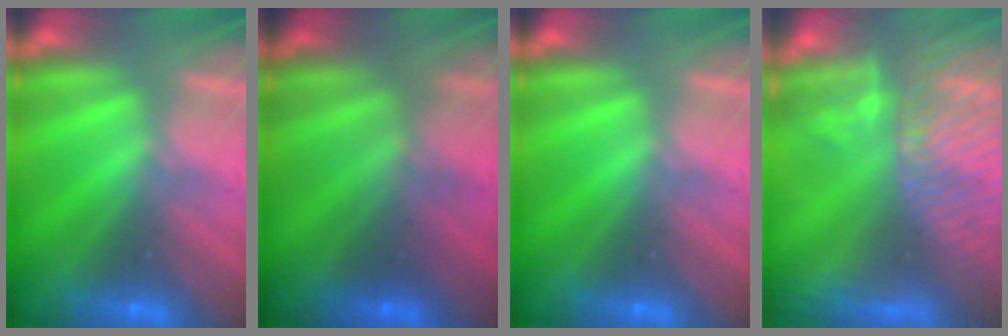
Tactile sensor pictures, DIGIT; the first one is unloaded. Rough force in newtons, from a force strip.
{"total": 2.0}
{"total": 0.0}
{"total": 6.6}